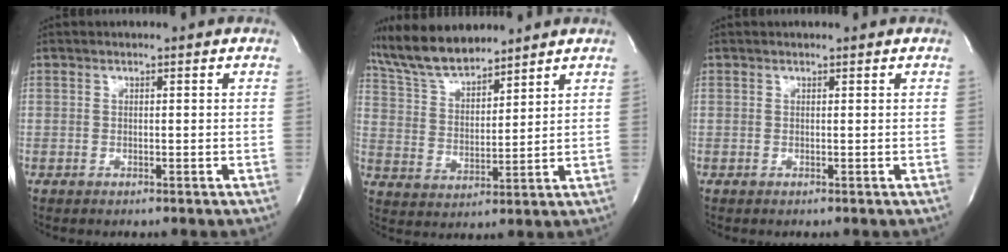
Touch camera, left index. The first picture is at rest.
{"total": 10.1, "force": [9.2, 2.1, 3.4], "torque": [-0.074, 0.008, 0.177]}
{"total": 0.6, "force": [0.6, 0.0, 0.0], "torque": [-0.001, 0.008, 0.005]}